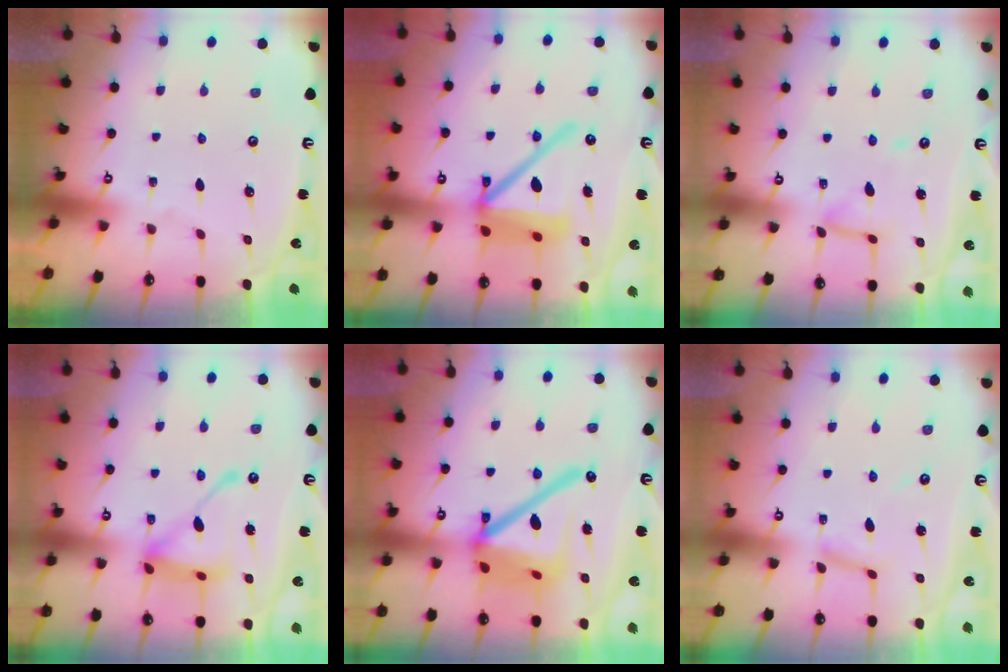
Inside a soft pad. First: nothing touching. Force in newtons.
{"total": 16.4, "press": 16.2, "slide": 2.3}
{"total": 10.4, "press": 10.4, "slide": 0.9}
{"total": 14.4, "press": 14.4, "slide": 1.3}
{"total": 19.8, "press": 19.6, "slide": 2.8}
{"total": 6.0, "press": 6.0, "slide": 0.5}